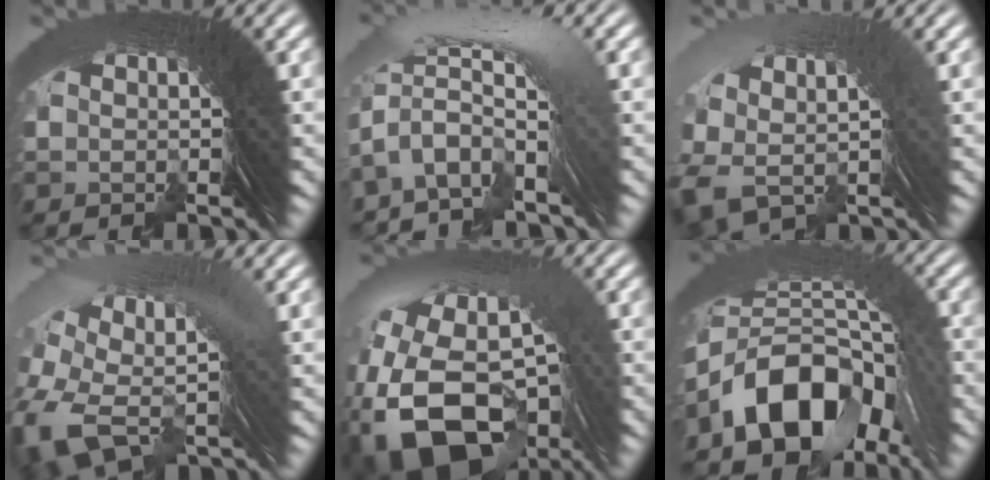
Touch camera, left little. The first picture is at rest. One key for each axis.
{"total": 4.9, "fx": -0.1, "fy": 3.0, "fz": 3.8, "tx": -0.081, "ty": 0.007, "tz": -0.016}
{"total": 3.2, "fx": 0.5, "fy": 1.5, "fz": 2.7, "tx": -0.053, "ty": -0.003, "tz": 0.023}
{"total": 6.6, "fx": -1.3, "fy": 4.3, "fz": 4.8, "tx": -0.101, "ty": -0.027, "tz": -0.013}
{"total": 13.0, "fx": -4.8, "fy": 8.6, "fz": 8.4, "tx": -0.193, "ty": -0.059, "tz": -0.054}
{"total": 10.9, "fx": 1.0, "fy": 5.8, "fz": 9.2, "tx": -0.171, "ty": 0.001, "tz": 0.015}